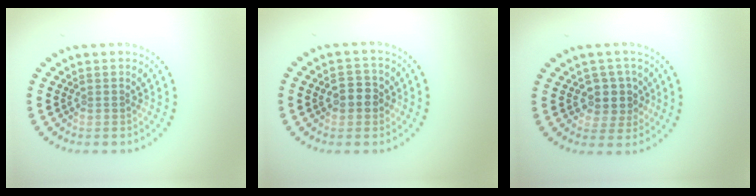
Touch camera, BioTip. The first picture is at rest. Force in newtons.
{"total": 2.5, "press": 2.5, "slide": 0.3}
{"total": 2.9, "press": 2.6, "slide": 1.3}